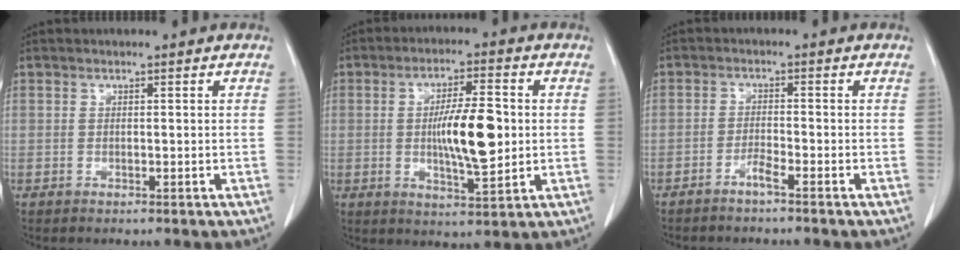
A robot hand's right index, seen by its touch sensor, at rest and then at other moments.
{"total": 10.0, "force": [-0.1, 2.1, 9.7], "torque": [-0.171, -0.002, -0.002]}
{"total": 2.0, "force": [-1.7, -0.3, 1.1], "torque": [-0.025, 0.000, -0.035]}